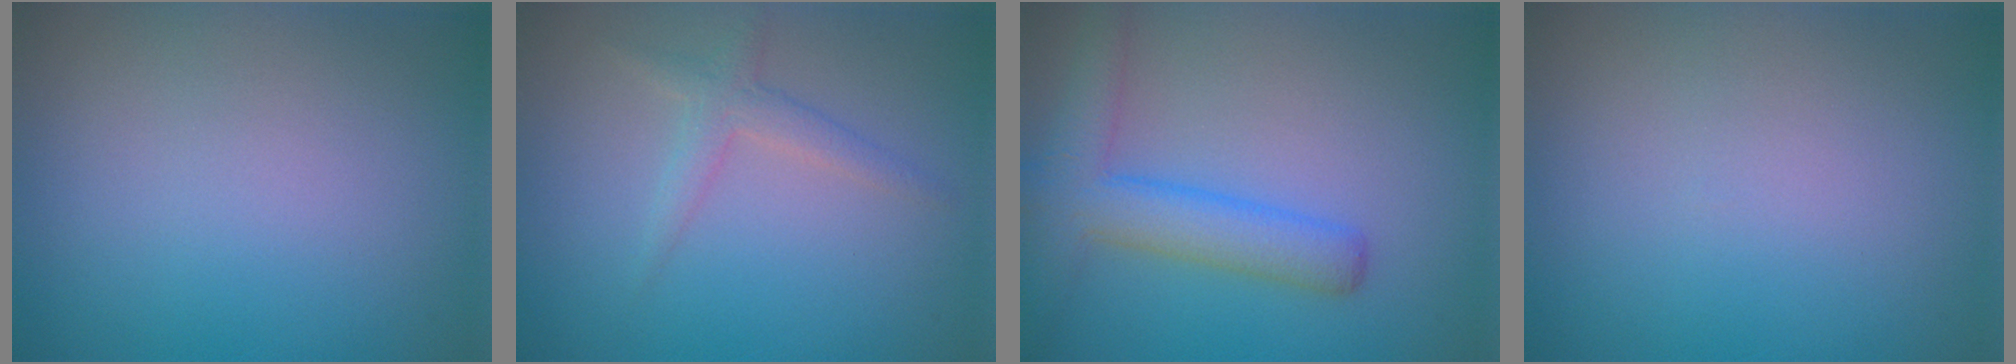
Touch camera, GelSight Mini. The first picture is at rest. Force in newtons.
{"total": 1.8, "press": 1.8, "slide": 0.0}
{"total": 4.8, "press": 4.8, "slide": 0.1}
{"total": 0.0}